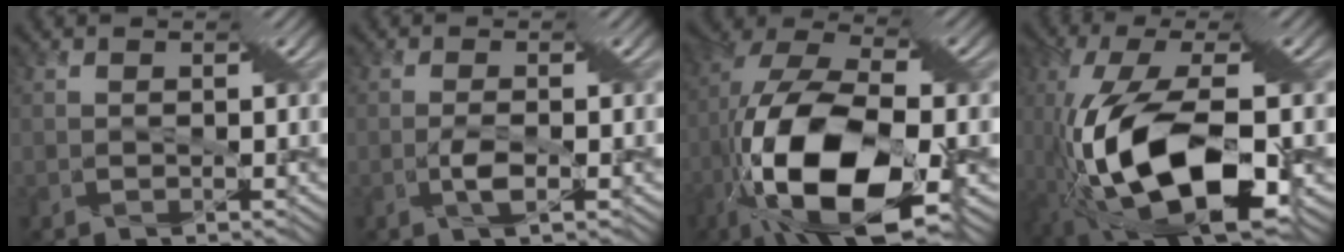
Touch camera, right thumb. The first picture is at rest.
{"total": 2.2, "force": [-0.8, 0.1, 2.1], "torque": [-0.042, 0.004, -0.015]}
{"total": 18.5, "force": [-6.4, 8.2, 15.3], "torque": [-0.331, -0.010, -0.113]}
{"total": 15.7, "force": [-4.4, 6.1, 13.8], "torque": [-0.287, -0.011, -0.079]}